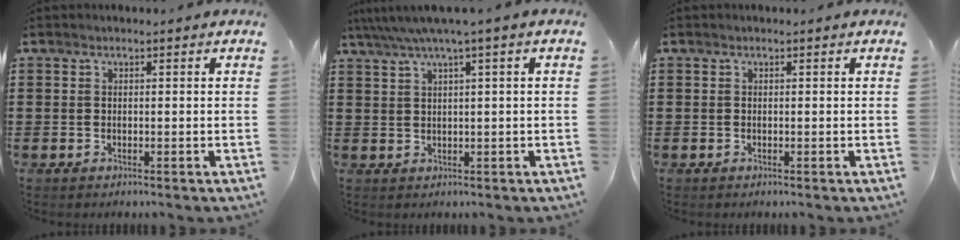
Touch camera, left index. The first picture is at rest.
{"total": 3.1, "force": [1.3, -0.4, 2.8], "torque": [-0.055, -0.003, 0.019]}
{"total": 0.0}